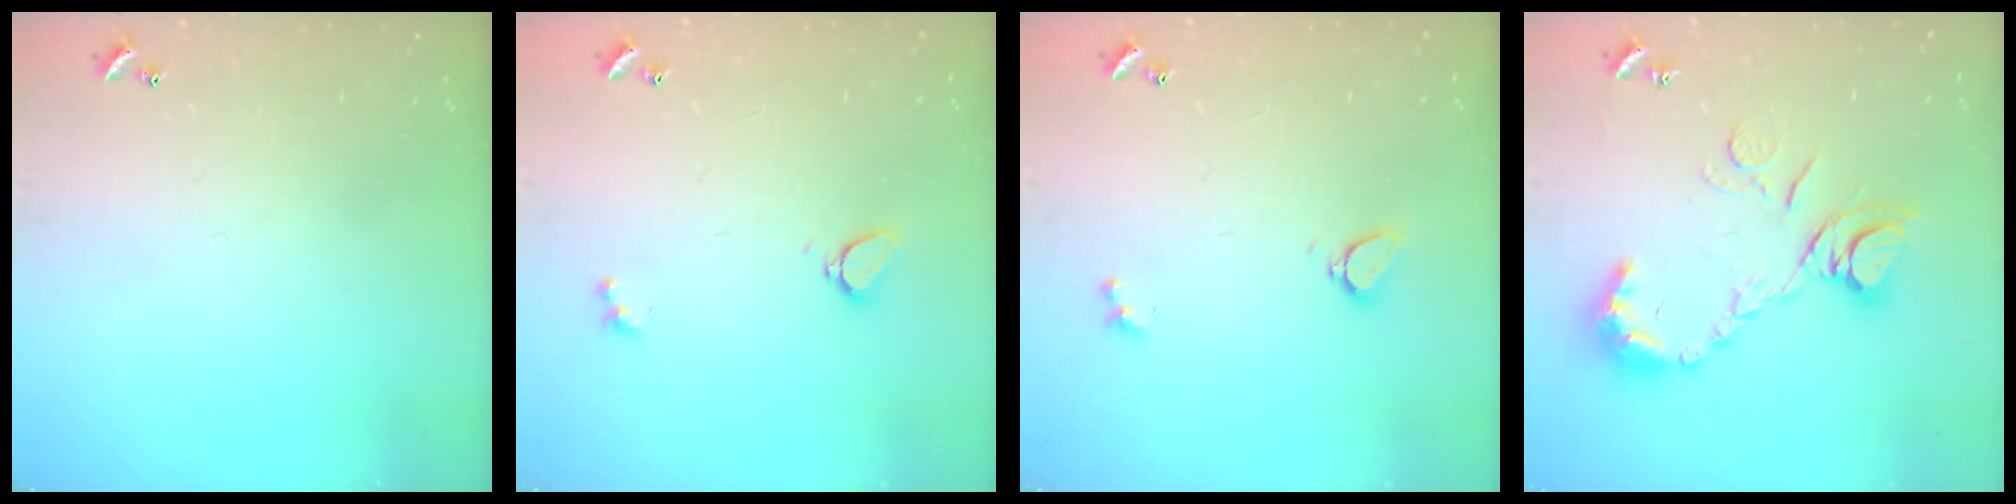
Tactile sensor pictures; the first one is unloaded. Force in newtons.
{"total": 2.9, "press": 2.6, "slide": 1.3}
{"total": 2.9, "press": 2.6, "slide": 1.3}
{"total": 12.6, "press": 12.6, "slide": 1.3}